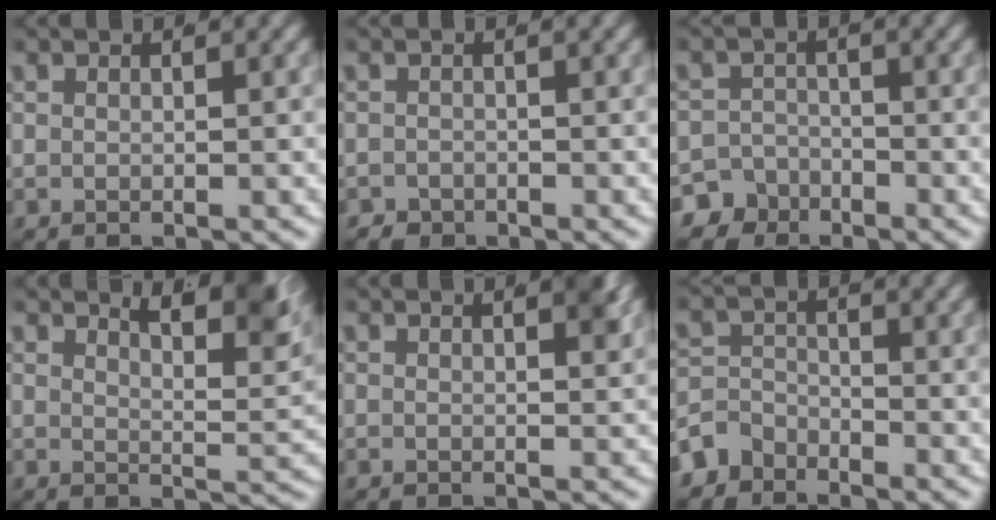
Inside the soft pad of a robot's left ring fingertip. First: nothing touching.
{"total": 1.6, "force": [-1.4, 0.8, -0.3], "torque": [0.005, -0.019, -0.017]}
{"total": 5.4, "force": [-3.8, 3.7, 0.6], "torque": [-0.005, -0.022, -0.067]}
{"total": 6.0, "force": [3.6, 1.1, 4.8], "torque": [-0.052, -0.012, 0.063]}
{"total": 1.6, "force": [0.9, -0.1, 1.4], "torque": [-0.010, -0.002, 0.015]}
{"total": 3.9, "force": [-2.9, 2.5, 0.7], "torque": [-0.017, -0.019, -0.045]}